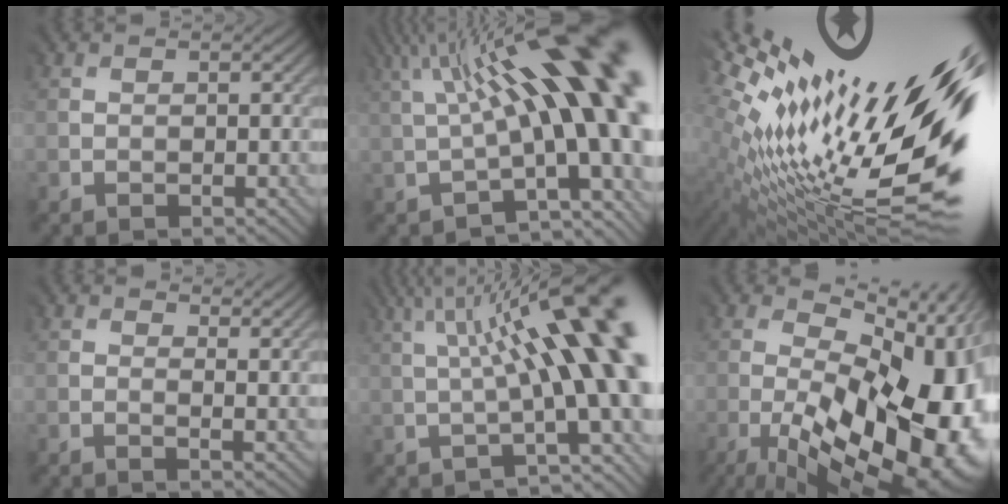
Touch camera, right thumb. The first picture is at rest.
{"total": 18.5, "force": [3.8, 5.4, 17.3], "torque": [-0.232, 0.021, 0.071]}
{"total": 19.6, "force": [4.5, 7.0, 17.7], "torque": [-0.278, -0.034, 0.086]}
{"total": 2.0, "force": [1.5, 0.0, 1.4], "torque": [-0.036, -0.003, 0.020]}
{"total": 15.9, "force": [3.5, 3.6, 15.1], "torque": [-0.196, 0.025, 0.068]}
{"total": 20.5, "force": [-5.7, 9.5, 17.2], "torque": [-0.252, -0.024, -0.071]}